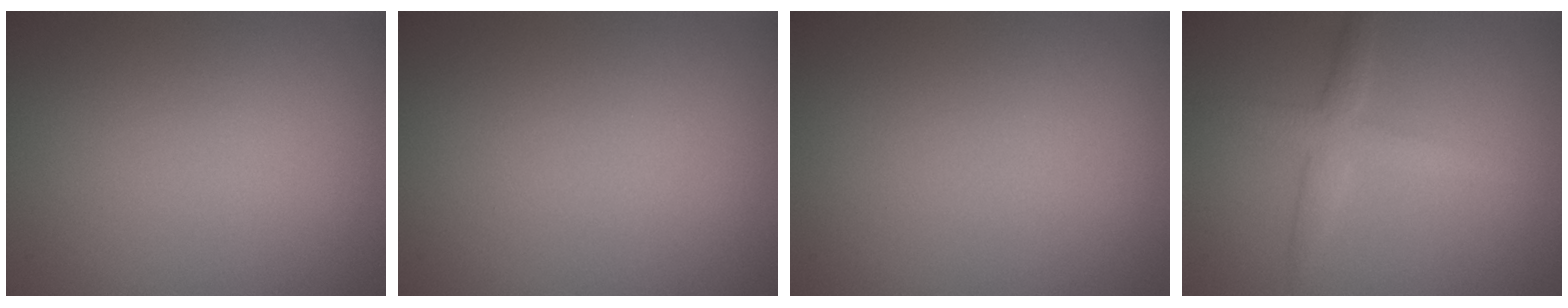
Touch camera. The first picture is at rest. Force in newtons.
{"total": 0.0}
{"total": 0.0}
{"total": 2.8, "press": 2.8, "slide": 0.1}